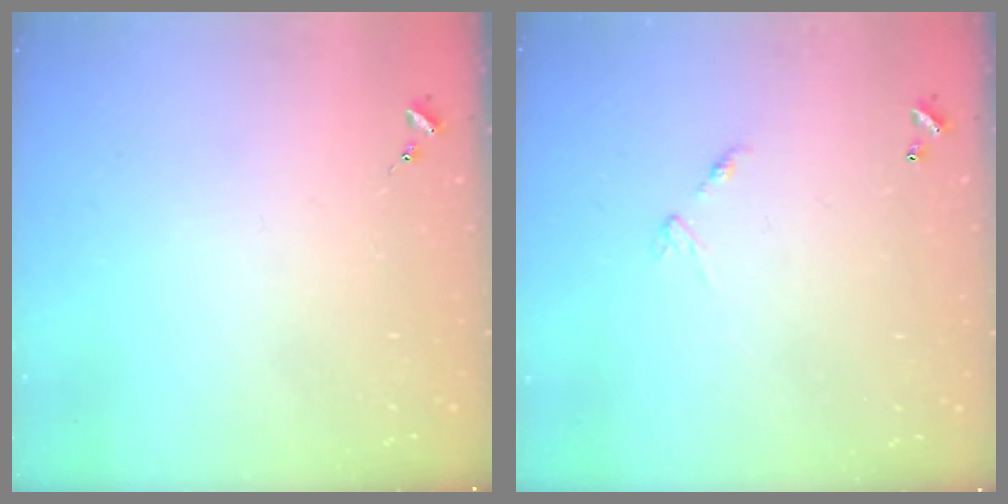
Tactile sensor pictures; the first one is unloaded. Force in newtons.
{"total": 5.8, "press": 5.8, "slide": 0.4}